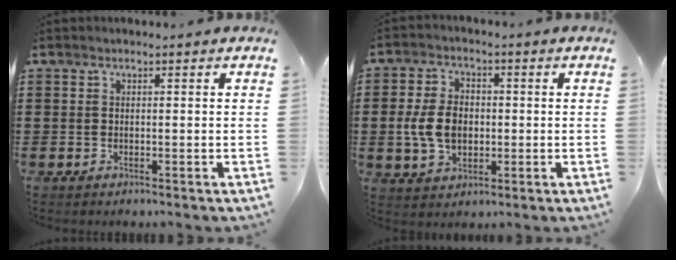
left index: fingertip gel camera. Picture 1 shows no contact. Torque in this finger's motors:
{"motor_torque": [1.48, 0.15, 0.62, 0.15]}